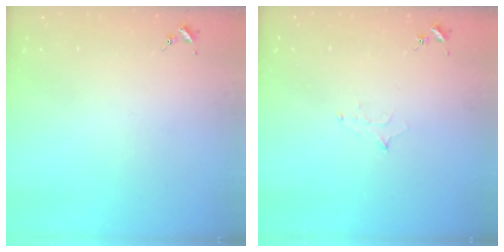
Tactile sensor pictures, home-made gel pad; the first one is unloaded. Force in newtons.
{"total": 5.8, "press": 5.7, "slide": 0.6}